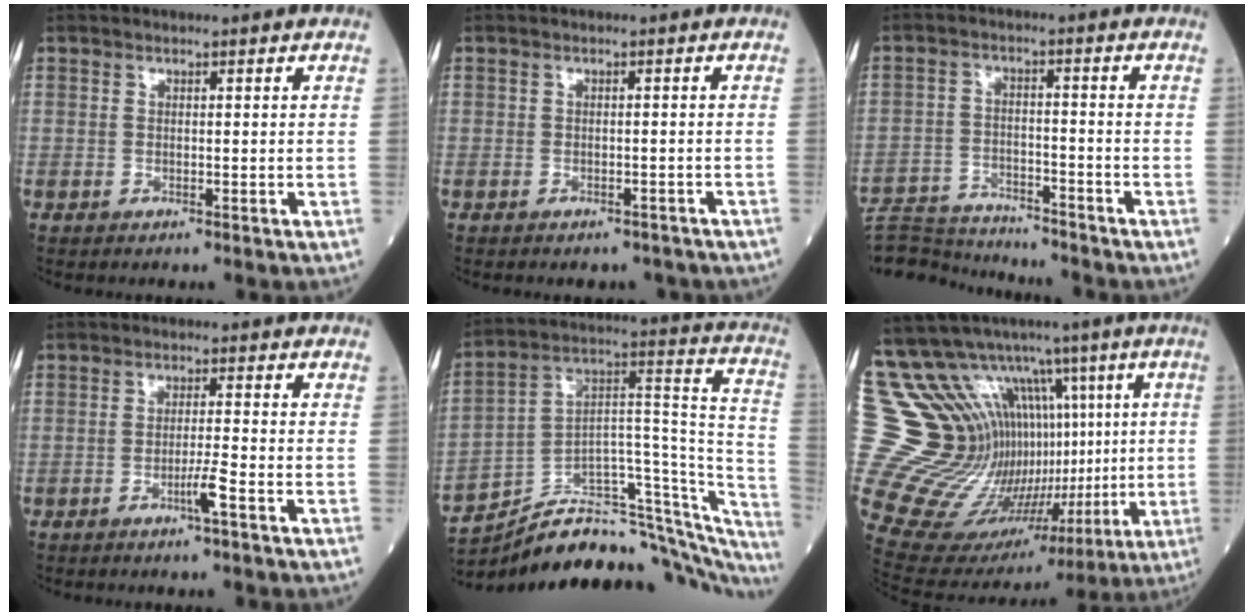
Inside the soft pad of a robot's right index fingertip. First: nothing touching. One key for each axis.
{"total": 4.5, "fx": -3.9, "fy": 2.0, "fz": 0.8, "tx": -0.005, "ty": 0.008, "tz": -0.042}
{"total": 13.4, "fx": -13.1, "fy": 1.3, "fz": 2.7, "tx": -0.054, "ty": 0.009, "tz": -0.206}
{"total": 3.0, "fx": -1.5, "fy": -0.6, "fz": 2.5, "tx": -0.048, "ty": -0.004, "tz": -0.030}
{"total": 27.2, "fx": -23.6, "fy": 6.6, "fz": 11.6, "tx": -0.112, "ty": 0.047, "tz": -0.330}
{"total": 22.1, "fx": 5.4, "fy": 16.0, "fz": 14.2, "tx": -0.244, "ty": 0.078, "tz": 0.132}